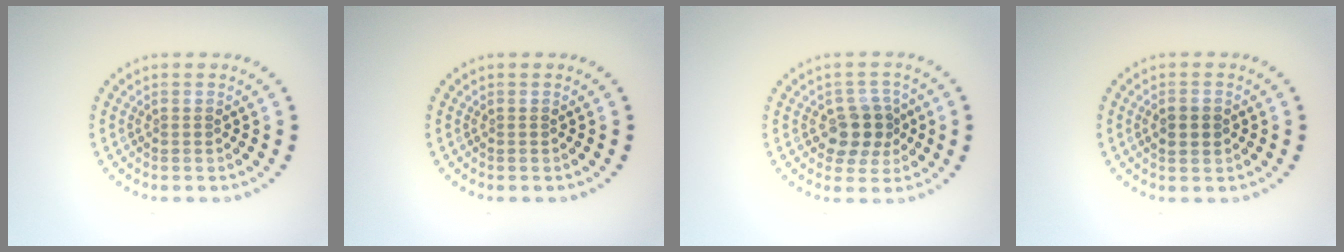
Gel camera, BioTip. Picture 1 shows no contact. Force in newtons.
{"total": 0.0}
{"total": 3.7, "press": 3.3, "slide": 1.5}
{"total": 1.8, "press": 1.8, "slide": 0.1}